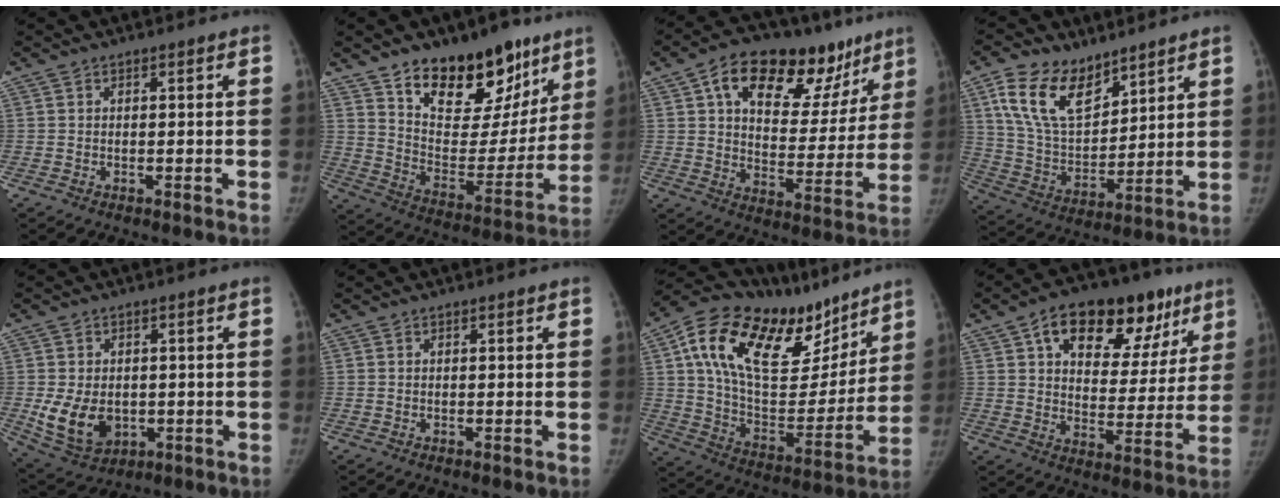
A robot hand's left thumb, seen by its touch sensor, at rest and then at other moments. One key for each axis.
{"total": 22.9, "fx": 14.7, "fy": 12.1, "fz": 12.7, "tx": -0.130, "ty": -0.079, "tz": 0.233}
{"total": 24.6, "fx": 13.5, "fy": 13.2, "fz": 15.9, "tx": -0.186, "ty": -0.009, "tz": 0.206}
{"total": 16.0, "fx": 9.5, "fy": 8.9, "fz": 9.3, "tx": -0.139, "ty": -0.042, "tz": 0.190}
{"total": 10.1, "fx": -1.4, "fy": 7.3, "fz": 6.8, "tx": -0.105, "ty": -0.008, "tz": -0.005}
{"total": 0.0}
{"total": 31.6, "fx": 17.1, "fy": 15.0, "fz": 21.9, "tx": -0.322, "ty": -0.015, "tz": 0.284}
{"total": 22.5, "fx": 11.4, "fy": 12.6, "fz": 14.7, "tx": -0.163, "ty": -0.002, "tz": 0.168}